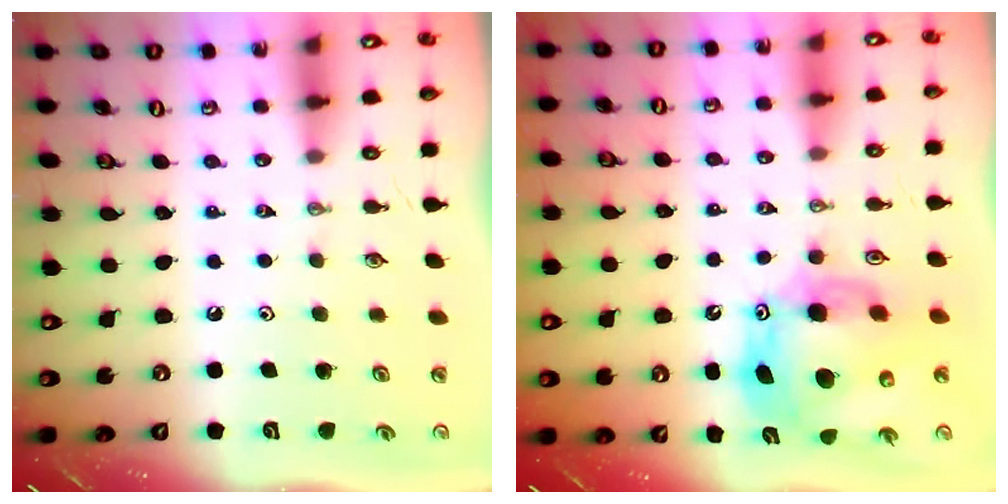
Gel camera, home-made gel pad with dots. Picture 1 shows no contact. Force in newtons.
{"total": 15.3, "press": 15.2, "slide": 1.7}